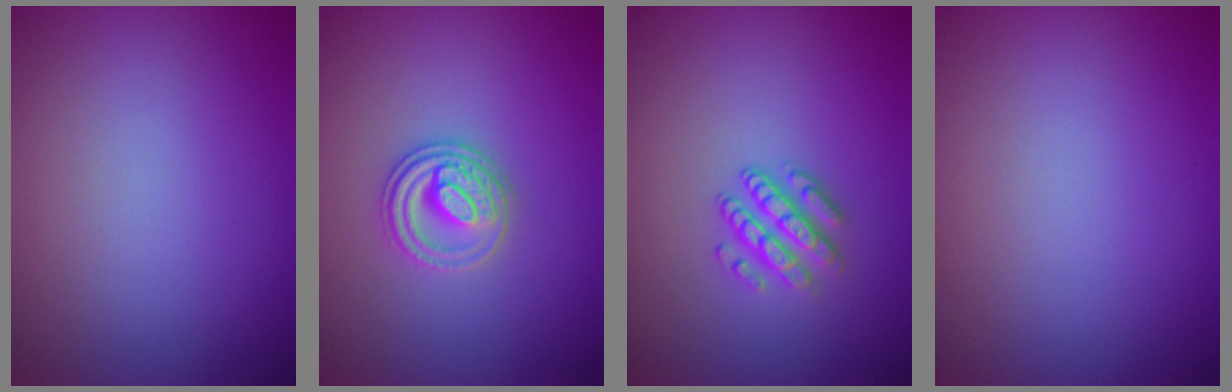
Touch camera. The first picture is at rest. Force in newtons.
{"total": 3.0, "press": 2.8, "slide": 0.9}
{"total": 2.9, "press": 2.3, "slide": 1.6}
{"total": 0.0}